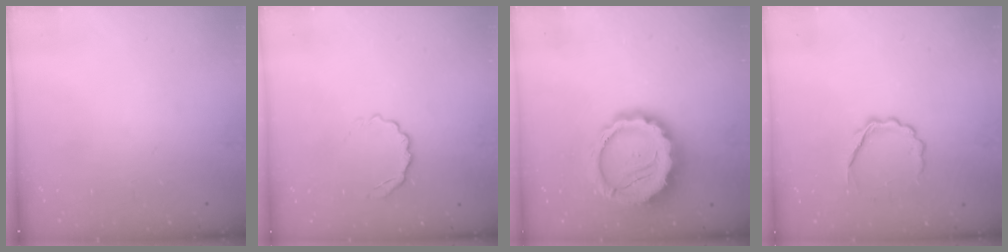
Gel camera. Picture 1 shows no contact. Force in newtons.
{"total": 4.7, "press": 4.5, "slide": 1.3}
{"total": 13.4, "press": 13.0, "slide": 3.1}
{"total": 4.8, "press": 4.7, "slide": 1.0}